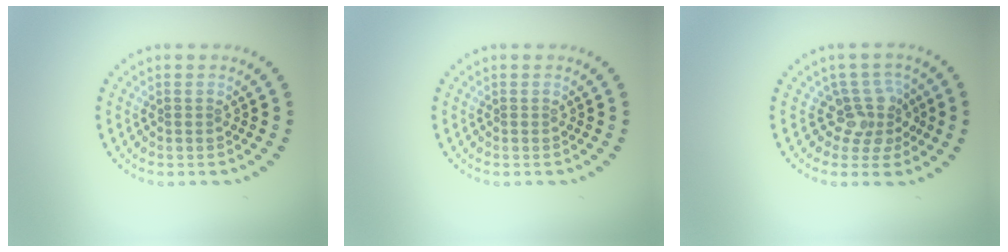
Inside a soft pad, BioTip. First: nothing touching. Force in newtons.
{"total": 0.0}
{"total": 3.2, "press": 2.7, "slide": 1.7}